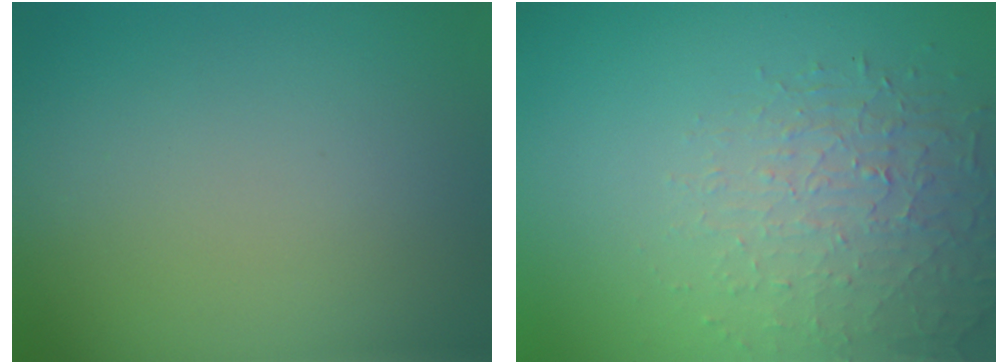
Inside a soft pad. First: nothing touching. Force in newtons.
{"total": 1.9, "press": 1.4, "slide": 1.3}